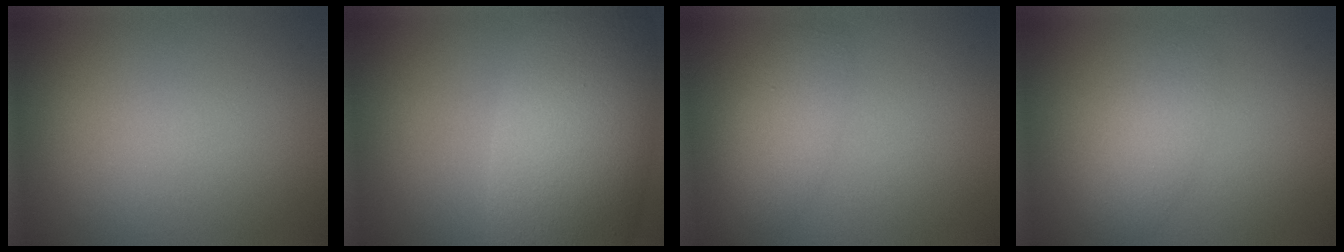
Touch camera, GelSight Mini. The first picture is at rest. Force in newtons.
{"total": 10.7, "press": 10.7, "slide": 0.6}
{"total": 2.8, "press": 2.8, "slide": 0.2}
{"total": 2.3, "press": 2.3, "slide": 0.1}